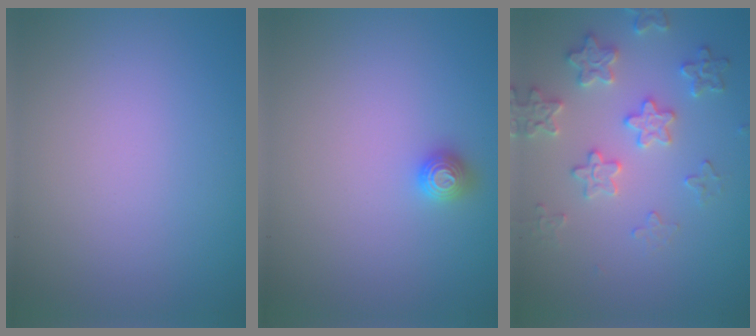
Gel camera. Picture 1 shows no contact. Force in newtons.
{"total": 1.1, "press": 1.1, "slide": 0.2}
{"total": 3.5, "press": 3.5, "slide": 0.5}